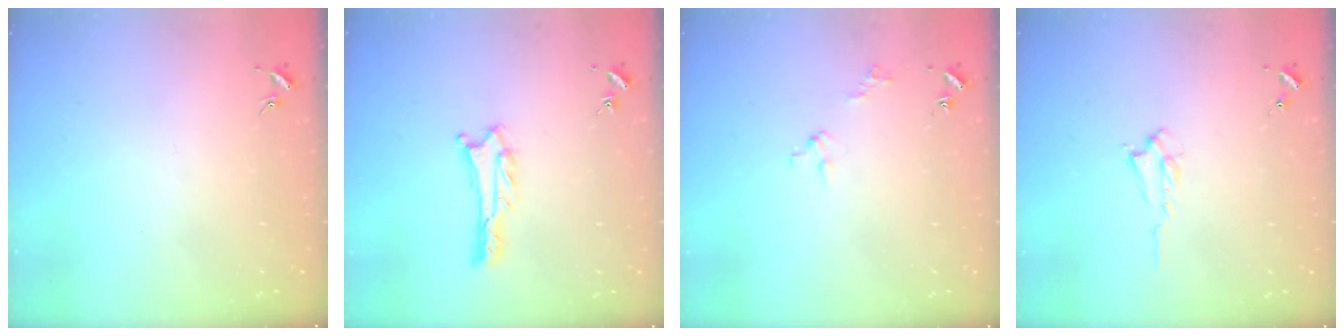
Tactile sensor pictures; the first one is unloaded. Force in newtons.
{"total": 1.9, "press": 1.9, "slide": 0.2}
{"total": 2.1, "press": 2.1, "slide": 0.2}
{"total": 1.3, "press": 1.3, "slide": 0.3}